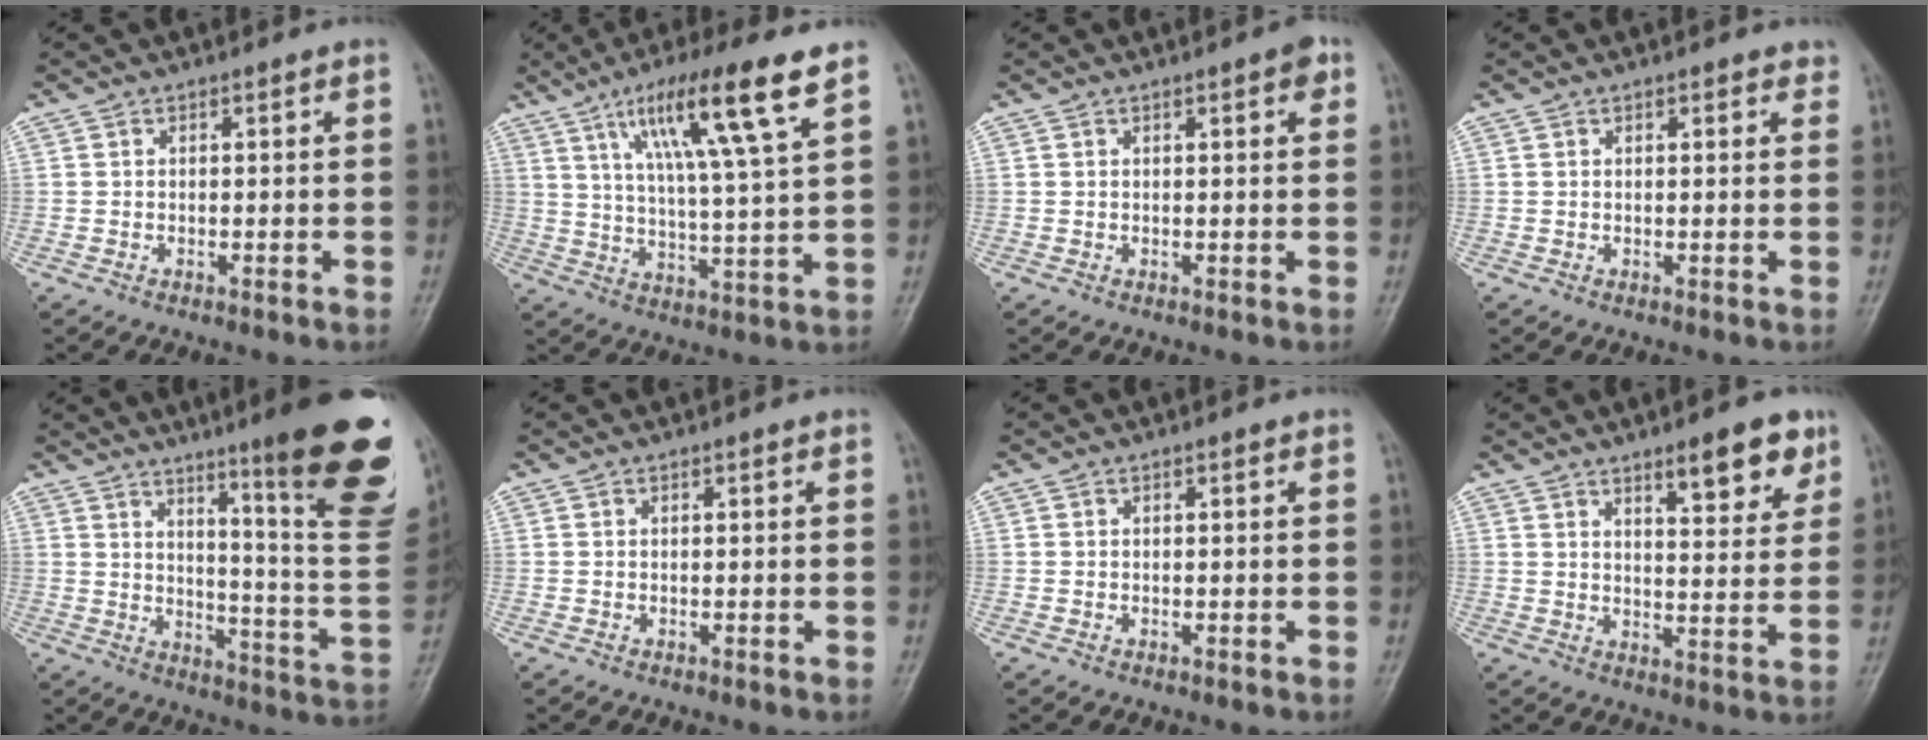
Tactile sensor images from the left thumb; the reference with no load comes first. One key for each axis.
{"total": 15.4, "fx": 8.2, "fy": 1.2, "fz": 13.0, "tx": -0.228, "ty": -0.026, "tz": 0.141}
{"total": 2.3, "fx": 1.1, "fy": 0.6, "fz": 1.9, "tx": -0.020, "ty": 0.000, "tz": 0.011}
{"total": 1.7, "fx": 1.2, "fy": 0.8, "fz": 1.0, "tx": -0.002, "ty": -0.003, "tz": 0.009}
{"total": 23.5, "fx": 13.3, "fy": 3.0, "fz": 19.1, "tx": -0.223, "ty": -0.077, "tz": 0.187}
{"total": 0.0}
{"total": 0.0}
{"total": 10.0, "fx": 6.3, "fy": 3.2, "fz": 7.1, "tx": -0.076, "ty": -0.036, "tz": 0.091}